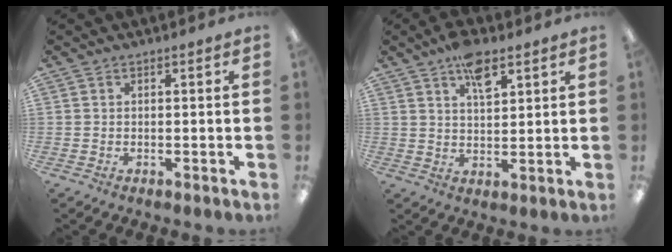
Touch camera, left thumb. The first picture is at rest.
{"total": 7.8, "force": [4.9, 3.3, 5.1], "torque": [-0.079, -0.020, 0.083]}